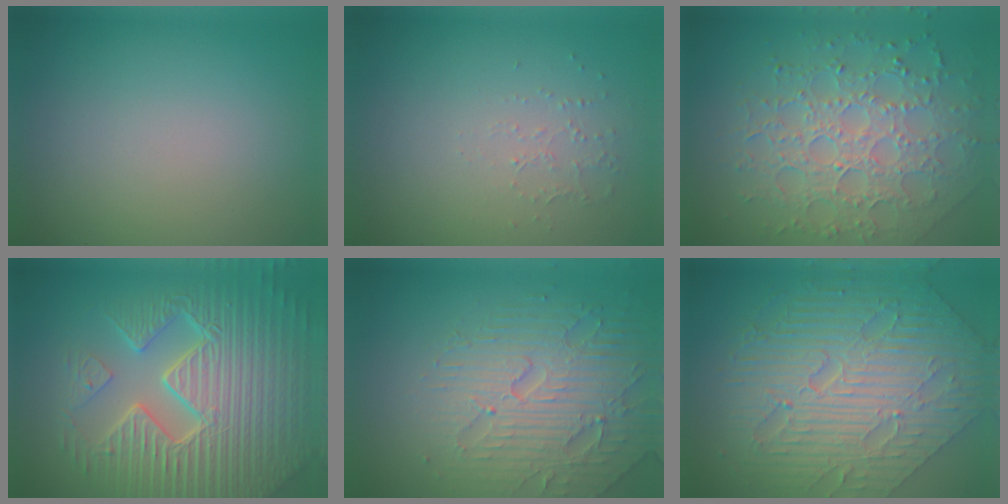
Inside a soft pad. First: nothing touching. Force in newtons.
{"total": 0.8, "press": 0.5, "slide": 0.6}
{"total": 7.2, "press": 5.1, "slide": 5.1}
{"total": 10.7, "press": 7.0, "slide": 8.1}
{"total": 5.1, "press": 4.9, "slide": 1.2}
{"total": 10.4, "press": 7.1, "slide": 7.6}